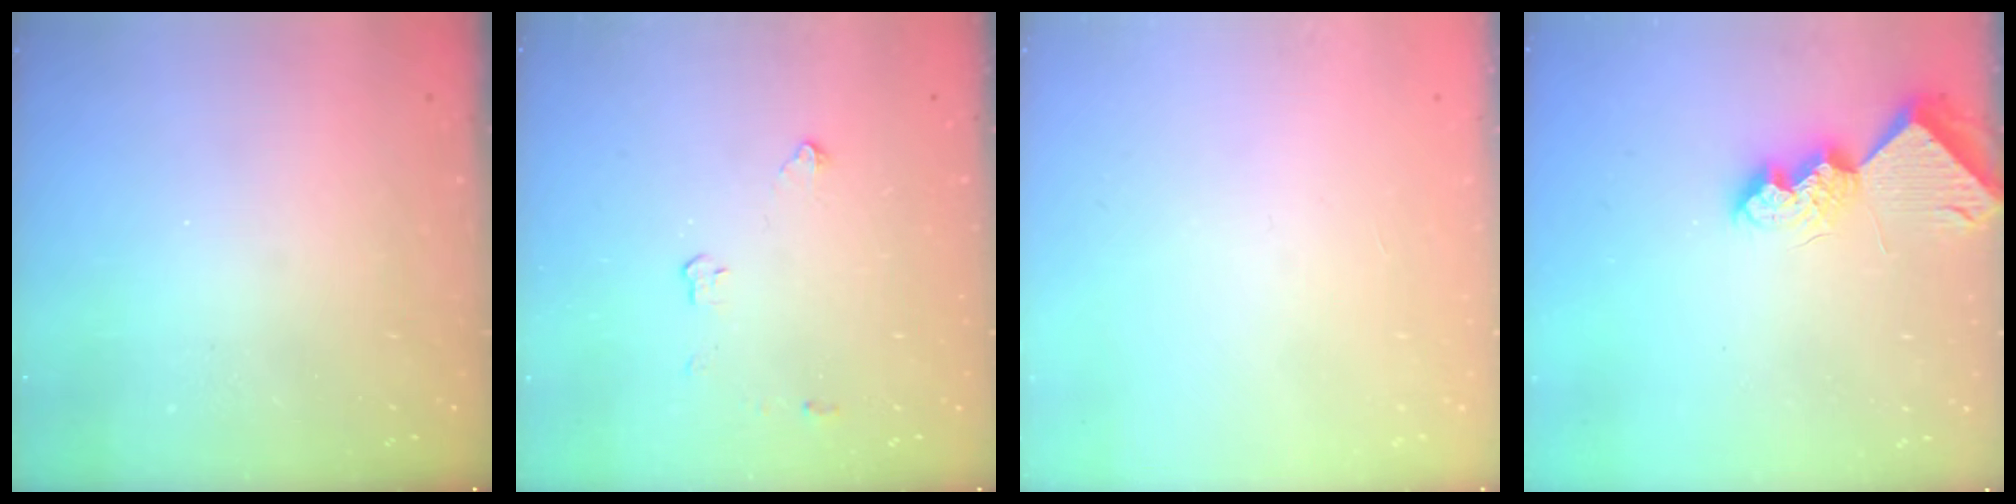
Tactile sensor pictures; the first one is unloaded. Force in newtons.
{"total": 2.9, "press": 2.9, "slide": 0.5}
{"total": 0.0}
{"total": 8.6, "press": 8.6, "slide": 0.0}